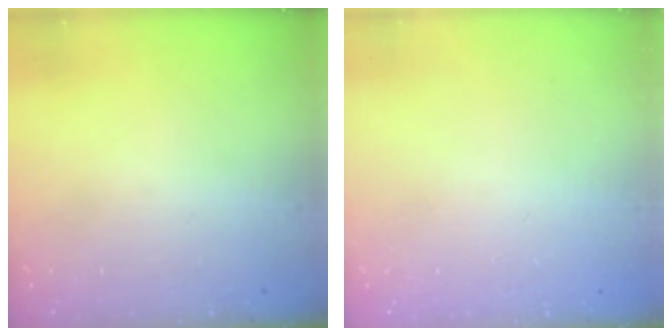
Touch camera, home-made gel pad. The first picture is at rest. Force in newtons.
{"total": 2.5, "press": 2.5, "slide": 0.2}